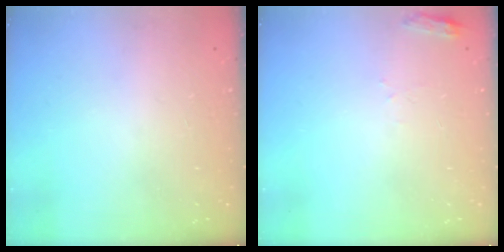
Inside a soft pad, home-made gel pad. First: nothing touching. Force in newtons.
{"total": 4.4, "press": 4.3, "slide": 0.5}